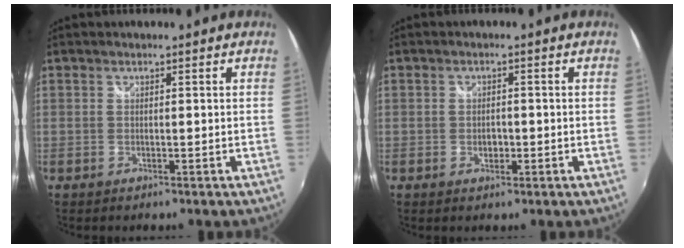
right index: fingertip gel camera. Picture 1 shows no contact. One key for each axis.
{"total": 2.0, "fx": -0.6, "fy": 1.5, "fz": 1.2, "tx": -0.019, "ty": 0.001, "tz": -0.009}